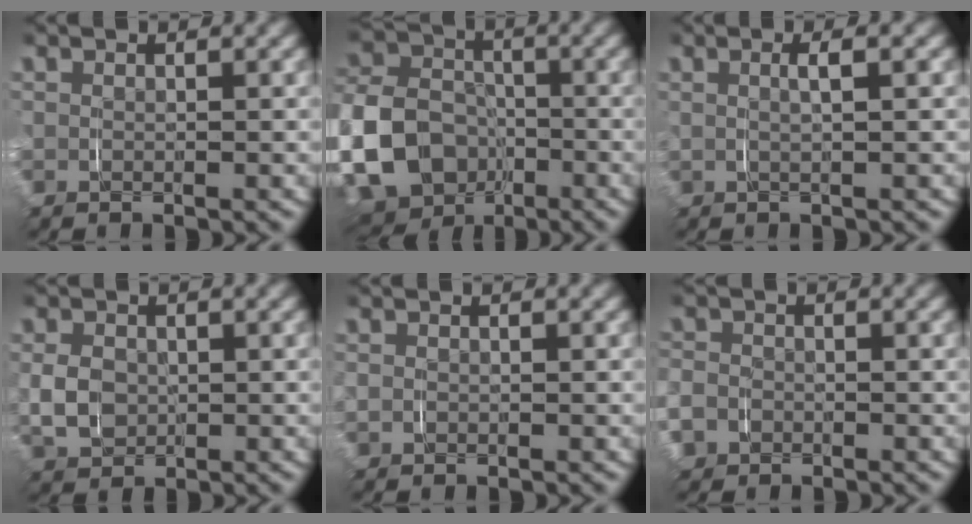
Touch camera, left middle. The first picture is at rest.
{"total": 11.0, "force": [-3.6, 9.3, 4.6], "torque": [-0.123, -0.040, -0.057]}
{"total": 1.5, "force": [0.4, 0.1, 1.5], "torque": [-0.030, 0.005, 0.008]}
{"total": 3.7, "force": [0.1, 3.1, 2.1], "torque": [-0.052, -0.004, 0.006]}
{"total": 1.2, "force": [-0.1, 1.2, 0.3], "torque": [-0.016, 0.000, -0.005]}
{"total": 4.4, "force": [-1.4, 4.1, 1.0], "torque": [-0.045, -0.017, -0.027]}